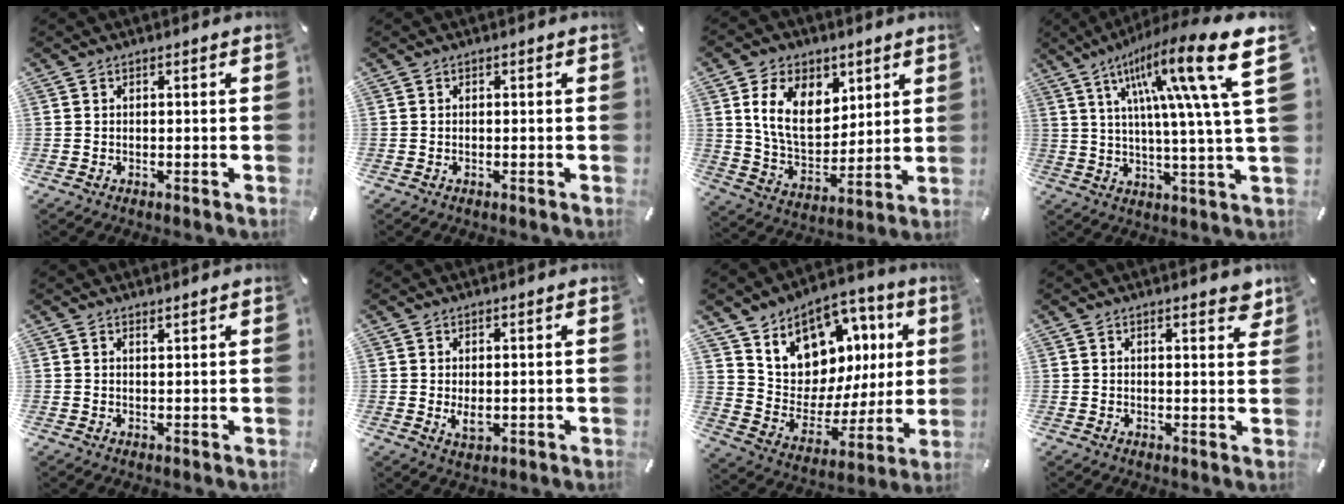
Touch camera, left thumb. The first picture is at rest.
{"total": 0.0}
{"total": 14.1, "force": [5.9, 9.7, 8.4], "torque": [-0.160, -0.016, 0.109]}
{"total": 25.9, "force": [10.2, 3.7, 23.5], "torque": [-0.368, -0.055, 0.149]}
{"total": 1.3, "force": [1.3, -0.2, 0.2], "torque": [-0.004, -0.006, 0.024]}
{"total": 2.9, "force": [0.2, 1.3, 2.6], "torque": [-0.063, -0.005, 0.001]}
{"total": 11.8, "force": [7.4, 8.7, 2.8], "torque": [-0.051, -0.087, 0.134]}
{"total": 3.6, "force": [2.7, 1.1, 2.2], "torque": [-0.024, -0.017, 0.044]}